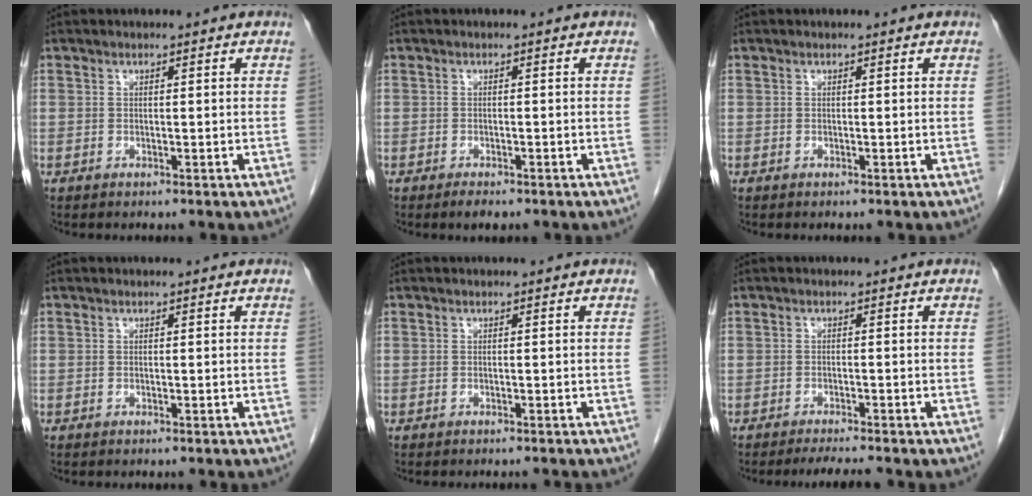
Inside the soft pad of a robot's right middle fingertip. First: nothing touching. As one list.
[{"total": 1.9, "force": [-1.4, 0.6, 1.1], "torque": [-0.022, -0.003, -0.018]}, {"total": 0.0}, {"total": 1.5, "force": [-1.4, 0.3, 0.6], "torque": [-0.012, -0.001, -0.015]}, {"total": 3.7, "force": [-3.6, 0.5, 1.1], "torque": [-0.015, -0.009, -0.040]}, {"total": 3.6, "force": [-3.3, -0.4, 1.4], "torque": [-0.022, -0.012, -0.051]}]